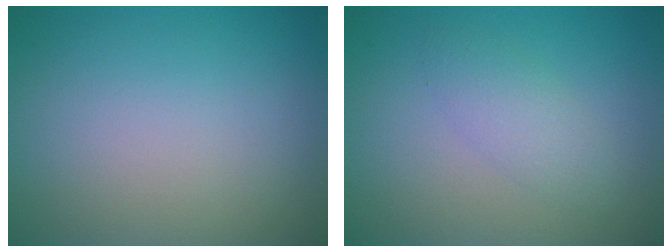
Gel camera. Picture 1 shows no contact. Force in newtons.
{"total": 2.2, "press": 2.2, "slide": 0.1}